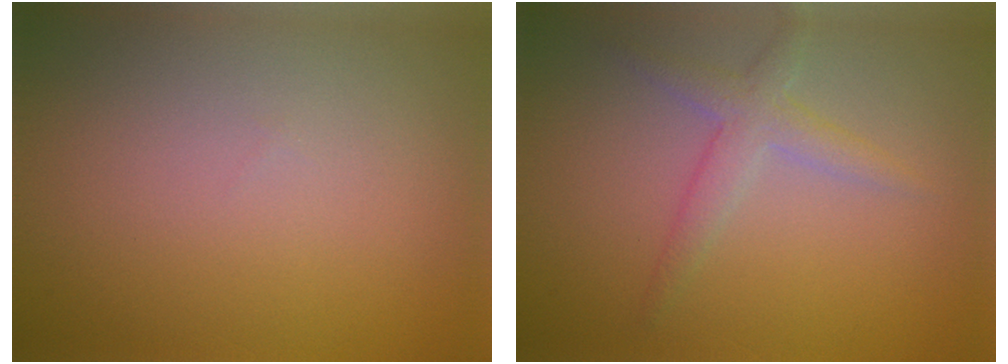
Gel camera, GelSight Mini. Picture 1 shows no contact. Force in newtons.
{"total": 2.5, "press": 2.5, "slide": 0.1}